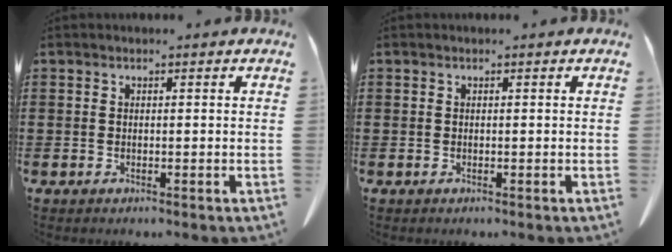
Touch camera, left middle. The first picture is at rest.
{"total": 0.0}